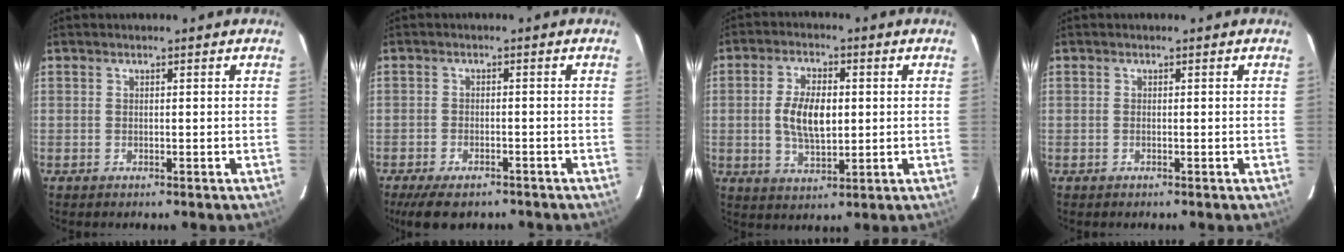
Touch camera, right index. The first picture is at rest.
{"total": 7.7, "force": [-6.0, 3.1, 3.9], "torque": [-0.094, -0.019, -0.093]}
{"total": 8.6, "force": [0.3, 4.4, 7.4], "torque": [-0.144, 0.004, 0.008]}
{"total": 0.0}